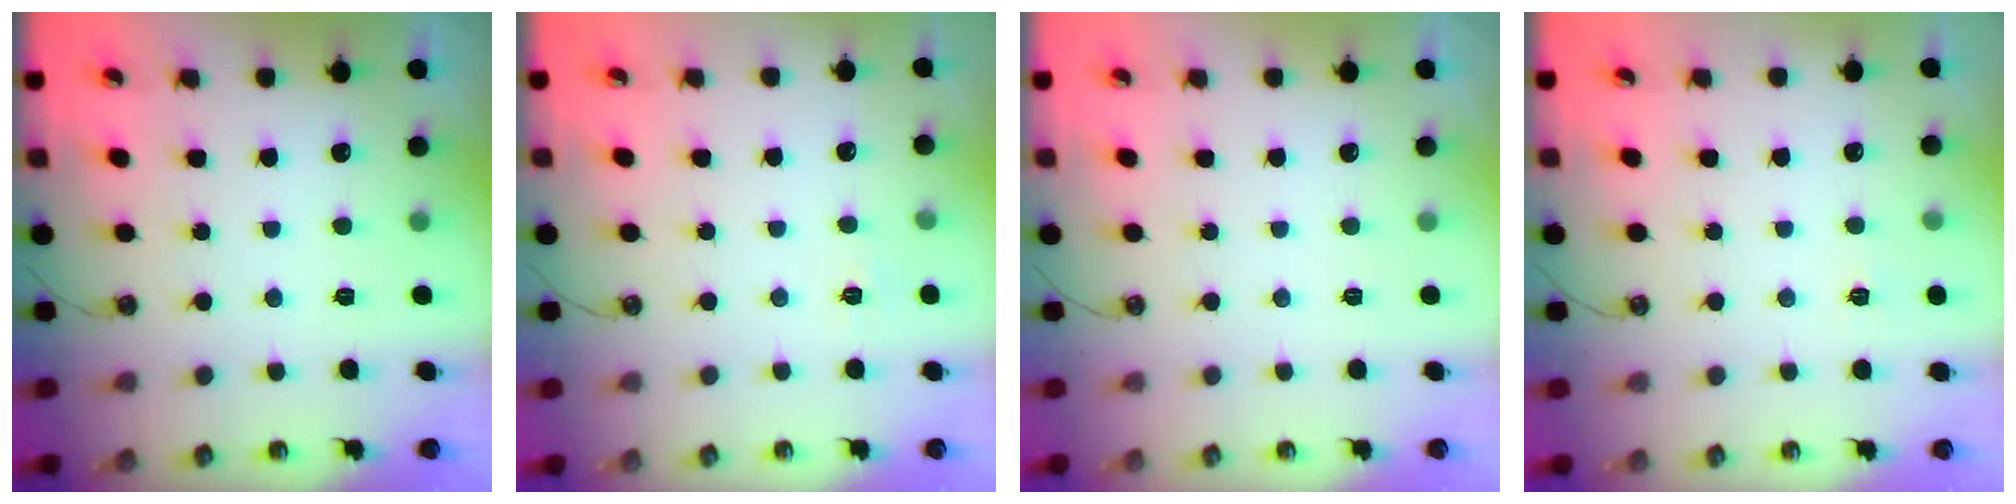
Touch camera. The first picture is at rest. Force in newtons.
{"total": 2.7, "press": 2.7, "slide": 0.4}
{"total": 0.0}
{"total": 3.4, "press": 3.4, "slide": 0.4}